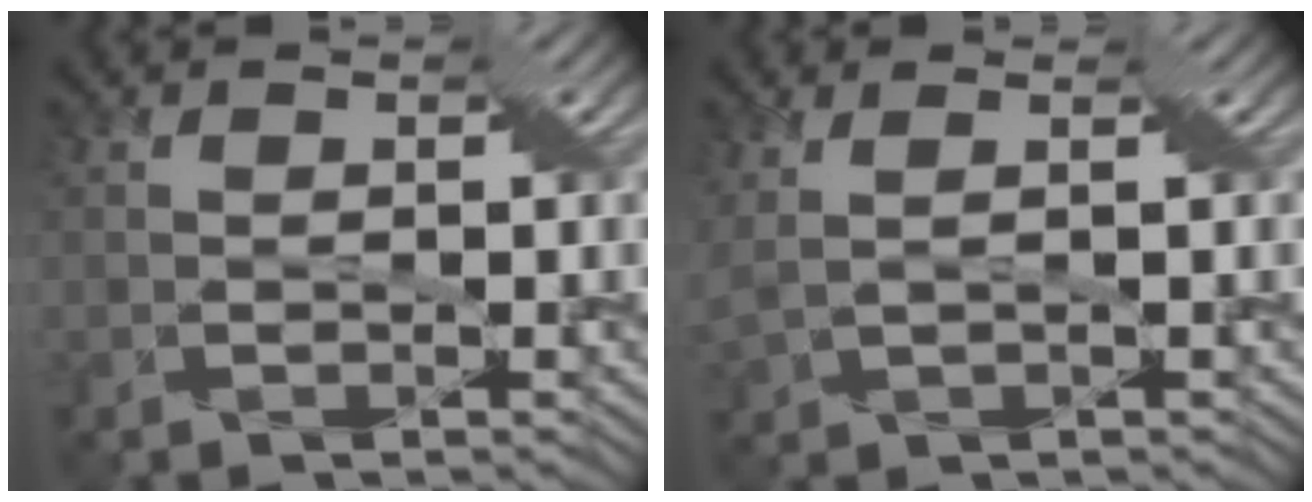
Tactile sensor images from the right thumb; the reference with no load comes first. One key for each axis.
{"total": 4.5, "fx": 1.6, "fy": 1.5, "fz": 3.9, "tx": -0.087, "ty": 0.009, "tz": 0.032}